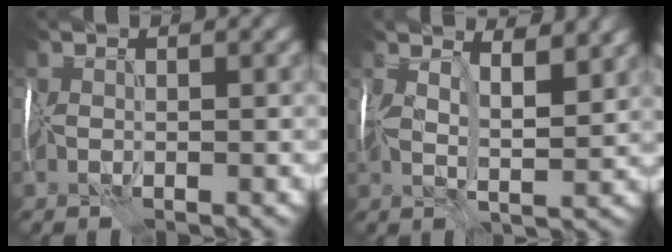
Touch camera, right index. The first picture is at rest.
{"total": 5.1, "force": [3.1, 1.6, 3.7], "torque": [-0.063, 0.005, 0.044]}